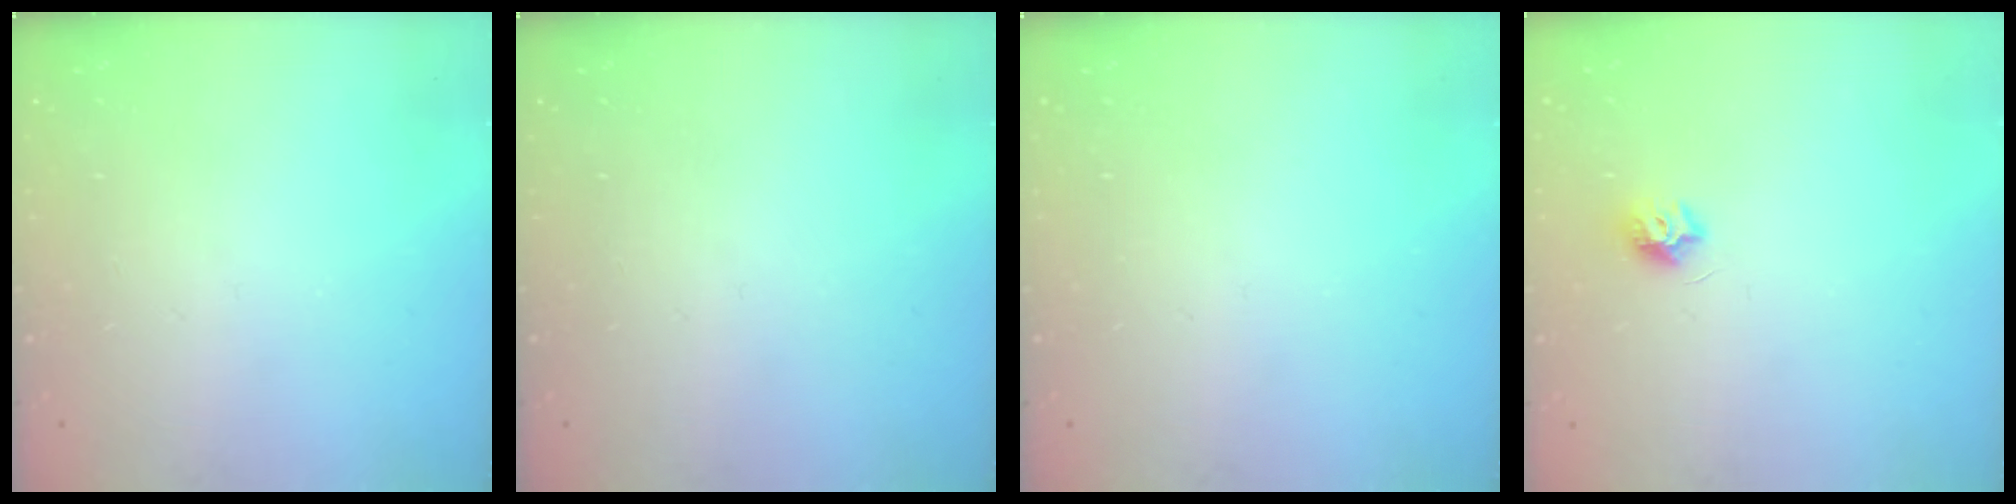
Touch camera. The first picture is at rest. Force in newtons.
{"total": 0.0}
{"total": 0.0}
{"total": 6.8, "press": 6.8, "slide": 0.5}